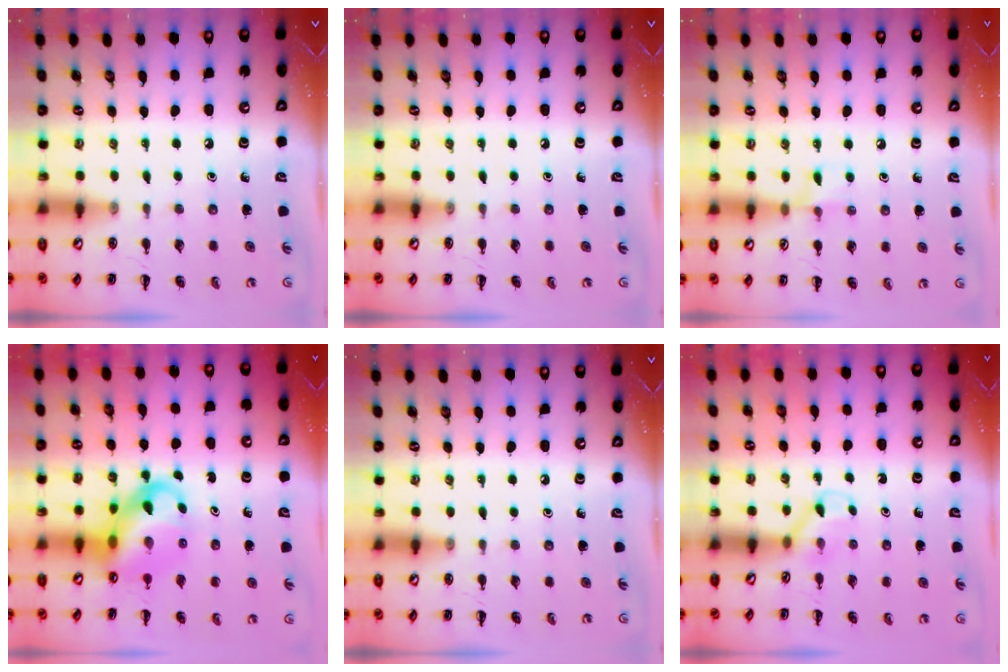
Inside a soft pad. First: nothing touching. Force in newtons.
{"total": 0.0}
{"total": 5.7, "press": 5.4, "slide": 1.8}
{"total": 10.9, "press": 10.5, "slide": 3.0}
{"total": 0.0}
{"total": 3.0, "press": 2.8, "slide": 1.1}